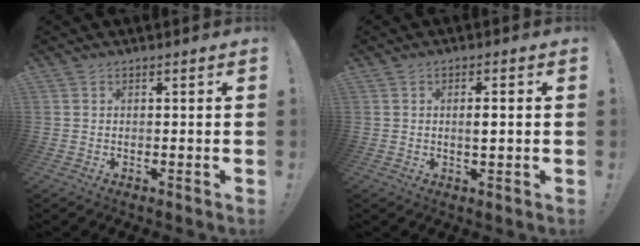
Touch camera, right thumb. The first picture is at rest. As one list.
[{"total": 2.8, "force": [0.0, 0.7, 2.8], "torque": [-0.035, -0.004, -0.005]}]